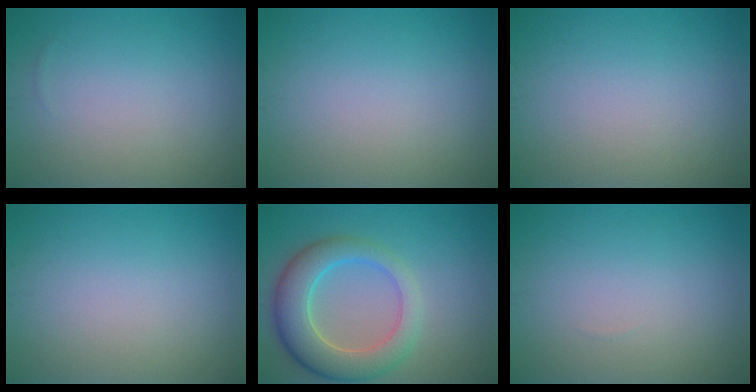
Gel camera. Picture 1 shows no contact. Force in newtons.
{"total": 0.0}
{"total": 0.0}
{"total": 0.0}
{"total": 6.8, "press": 6.8, "slide": 0.4}
{"total": 0.0}